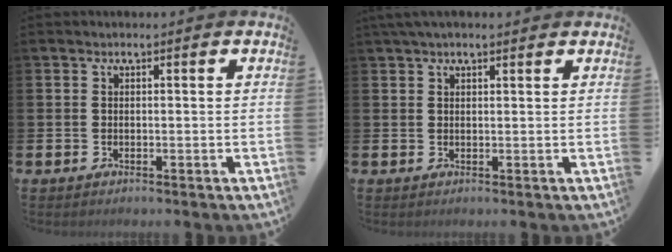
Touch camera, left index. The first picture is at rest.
{"total": 1.9, "force": [1.6, 0.3, 0.9], "torque": [-0.011, 0.003, 0.028]}